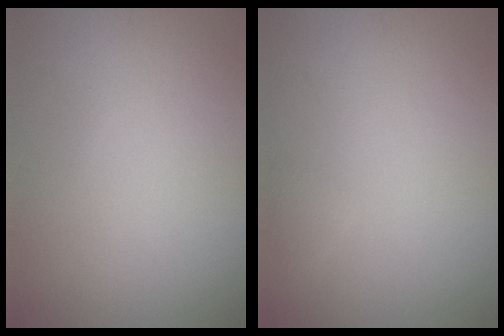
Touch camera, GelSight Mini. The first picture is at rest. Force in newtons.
{"total": 0.7, "press": 0.7, "slide": 0.0}